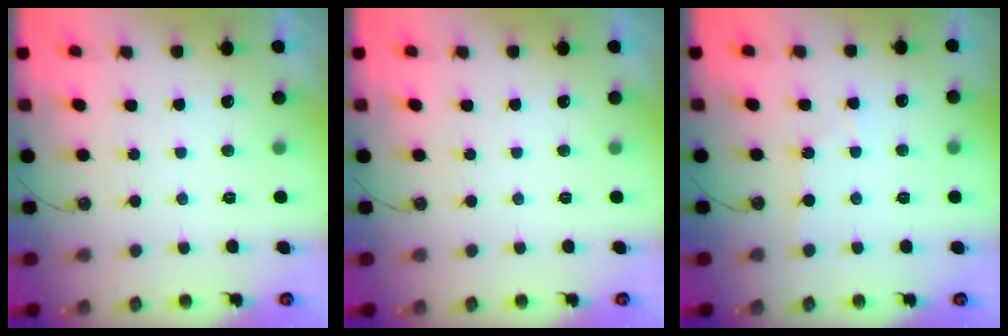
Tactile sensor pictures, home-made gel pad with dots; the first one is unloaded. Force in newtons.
{"total": 0.0}
{"total": 3.3, "press": 3.2, "slide": 0.5}